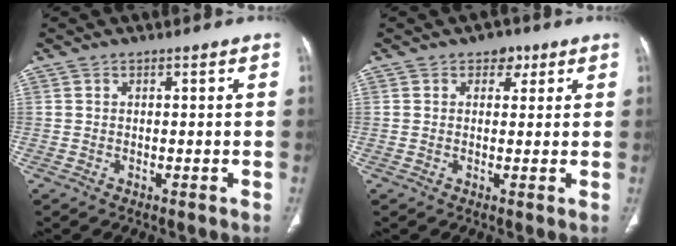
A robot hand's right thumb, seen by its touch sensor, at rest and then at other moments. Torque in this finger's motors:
{"motor_torque": [0.42, 0.46, 0.26, -0.26, 0.00]}